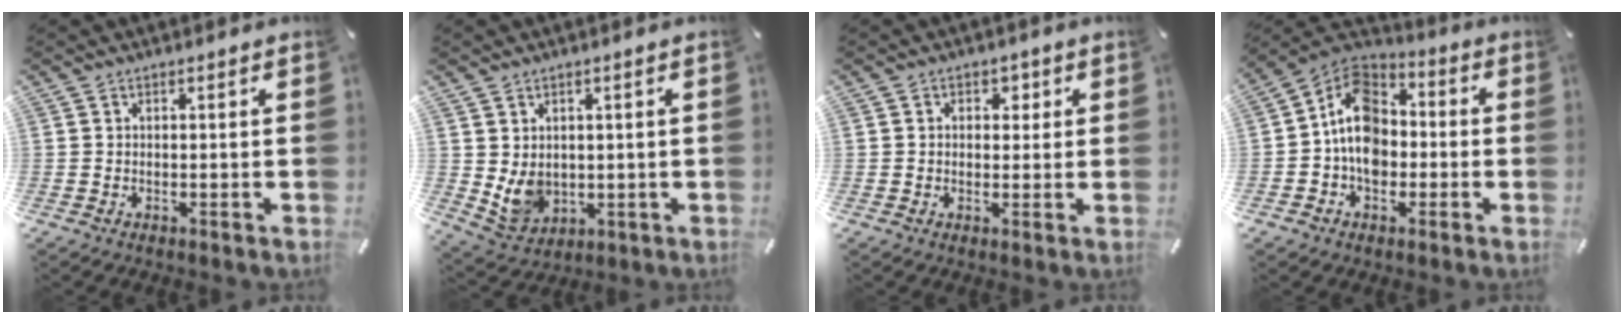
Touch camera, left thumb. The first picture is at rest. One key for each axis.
{"total": 6.9, "fx": 1.5, "fy": 6.2, "fz": 2.8, "tx": -0.064, "ty": -0.014, "tz": 0.028}
{"total": 2.8, "fx": 0.3, "fy": 2.5, "fz": 1.3, "tx": -0.004, "ty": -0.002, "tz": -0.003}
{"total": 11.6, "fx": -2.2, "fy": 9.3, "fz": 6.7, "tx": -0.132, "ty": 0.020, "tz": -0.044}